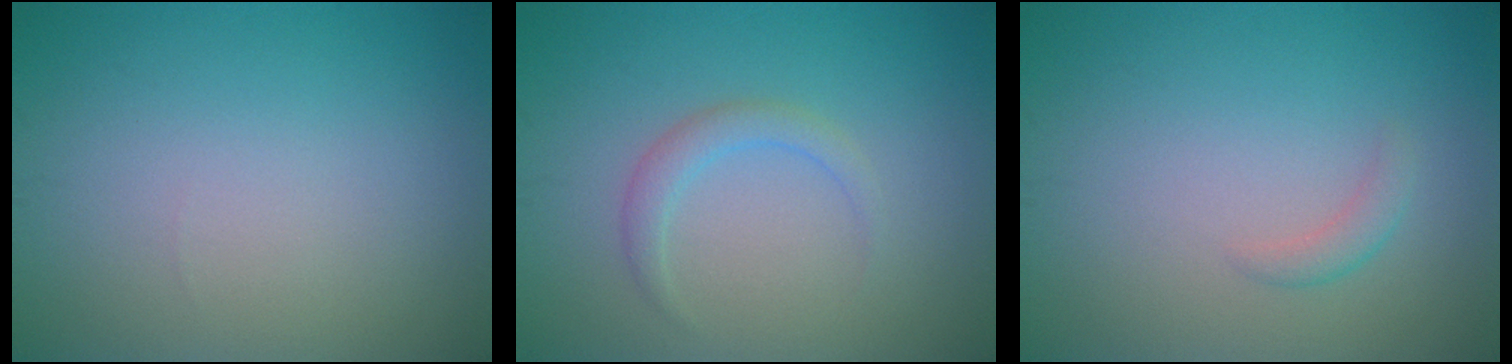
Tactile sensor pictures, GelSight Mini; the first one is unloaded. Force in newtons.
{"total": 1.7, "press": 1.7, "slide": 0.1}
{"total": 1.1, "press": 1.1, "slide": 0.0}